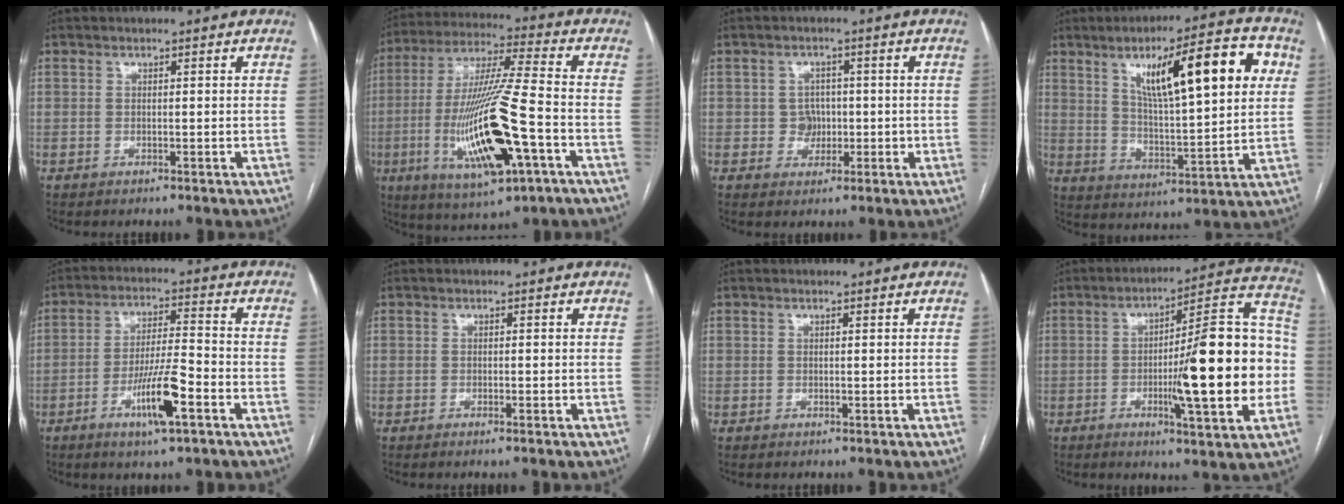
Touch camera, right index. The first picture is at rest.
{"total": 19.2, "force": [-5.5, 2.2, 18.2], "torque": [-0.376, -0.020, -0.091]}
{"total": 3.2, "force": [-0.2, 3.1, 0.8], "torque": [-0.002, 0.008, 0.000]}
{"total": 17.8, "force": [6.6, 3.0, 16.3], "torque": [-0.243, 0.022, 0.103]}
{"total": 8.9, "force": [-4.1, 0.7, 7.8], "torque": [-0.148, -0.007, -0.072]}
{"total": 0.6, "force": [-0.4, -0.1, 0.5], "torque": [-0.009, 0.001, -0.007]}
{"total": 0.0}
{"total": 19.8, "force": [-2.9, 2.2, 19.4], "torque": [-0.267, 0.016, -0.044]}